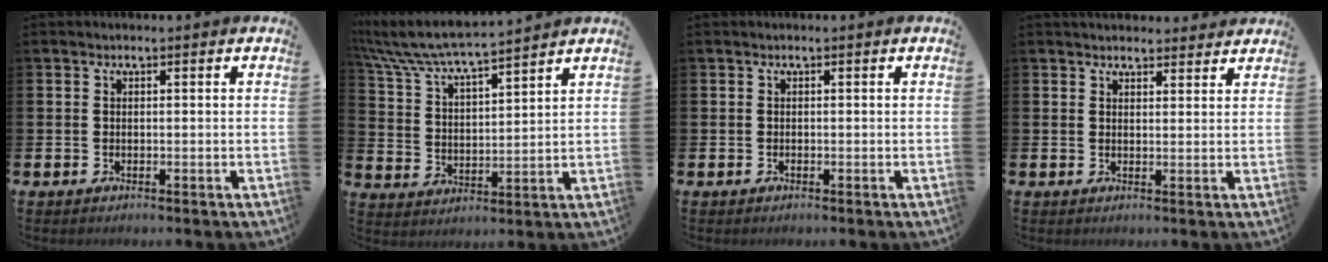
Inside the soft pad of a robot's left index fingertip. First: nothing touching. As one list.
[{"total": 7.2, "force": [6.8, 0.6, 2.3], "torque": [-0.078, -0.048, 0.118]}, {"total": 0.0}, {"total": 2.8, "force": [2.7, 0.8, 0.0], "torque": [0.004, -0.013, 0.047]}]